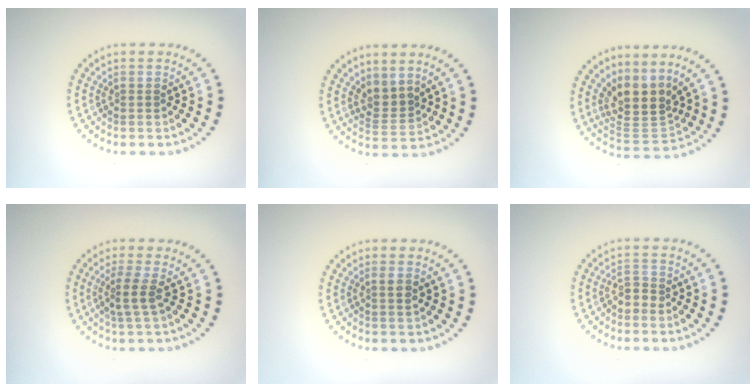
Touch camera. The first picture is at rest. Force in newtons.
{"total": 2.1, "press": 1.4, "slide": 1.6}
{"total": 4.1, "press": 3.1, "slide": 2.8}
{"total": 2.1, "press": 1.5, "slide": 1.4}
{"total": 1.0, "press": 0.8, "slide": 0.5}
{"total": 1.4, "press": 1.2, "slide": 0.6}